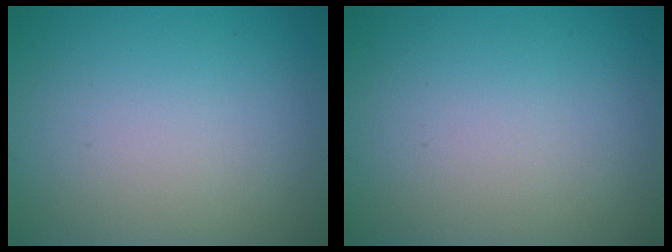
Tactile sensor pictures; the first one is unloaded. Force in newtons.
{"total": 0.0}